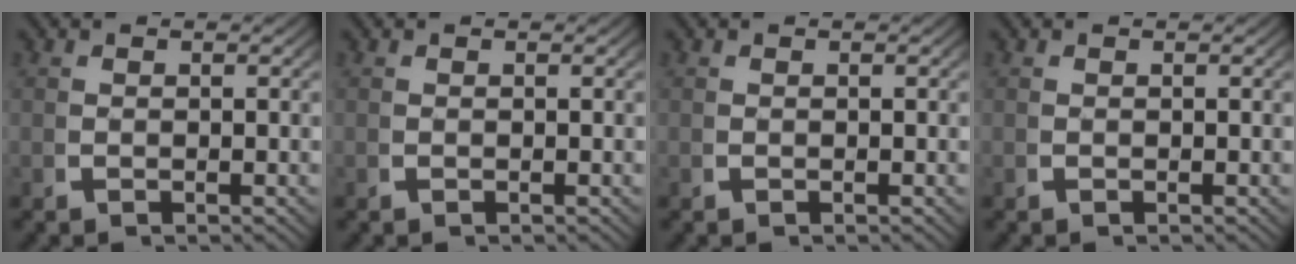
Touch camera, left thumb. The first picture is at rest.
{"total": 0.0}
{"total": 0.0}
{"total": 0.0}